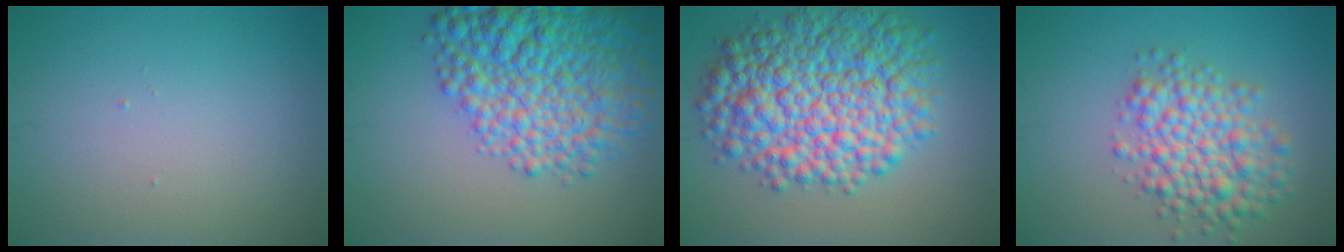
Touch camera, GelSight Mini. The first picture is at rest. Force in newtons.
{"total": 10.2, "press": 10.2, "slide": 0.4}
{"total": 11.6, "press": 11.6, "slide": 0.1}
{"total": 5.9, "press": 5.9, "slide": 0.1}